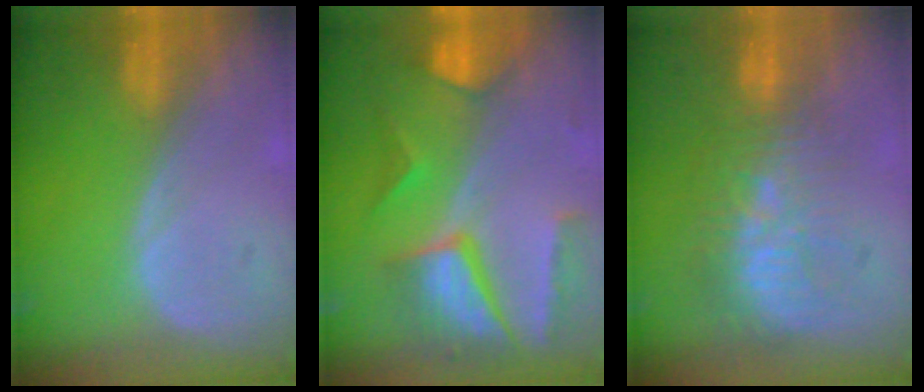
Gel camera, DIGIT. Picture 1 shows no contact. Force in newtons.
{"total": 10.4, "press": 8.8, "slide": 5.7}
{"total": 9.2, "press": 8.5, "slide": 3.4}